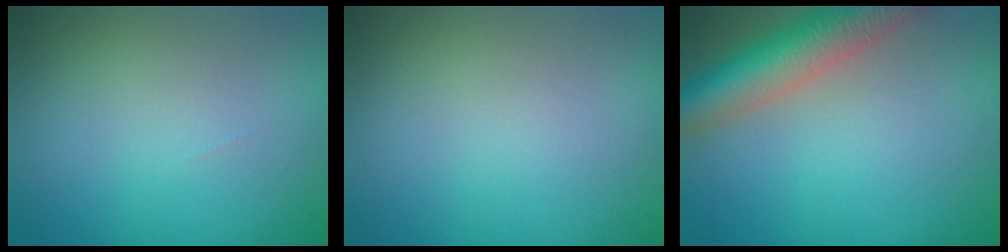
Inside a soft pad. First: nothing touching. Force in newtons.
{"total": 0.0}
{"total": 6.7, "press": 6.7, "slide": 0.5}